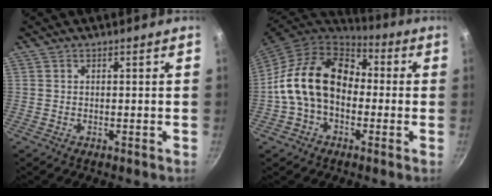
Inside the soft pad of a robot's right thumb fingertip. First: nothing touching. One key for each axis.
{"total": 16.9, "fx": -0.4, "fy": 12.3, "fz": 11.6, "tx": -0.175, "ty": 0.043, "tz": -0.022}